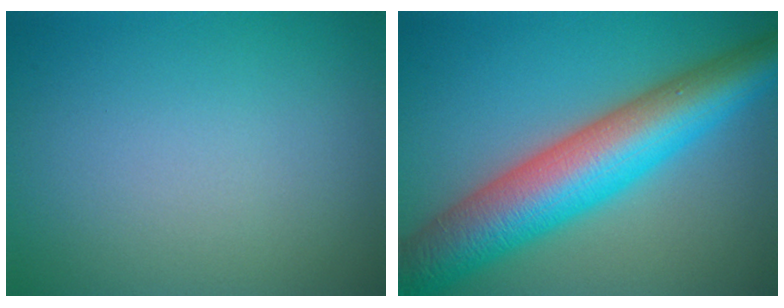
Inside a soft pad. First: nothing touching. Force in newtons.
{"total": 10.8, "press": 10.8, "slide": 0.3}